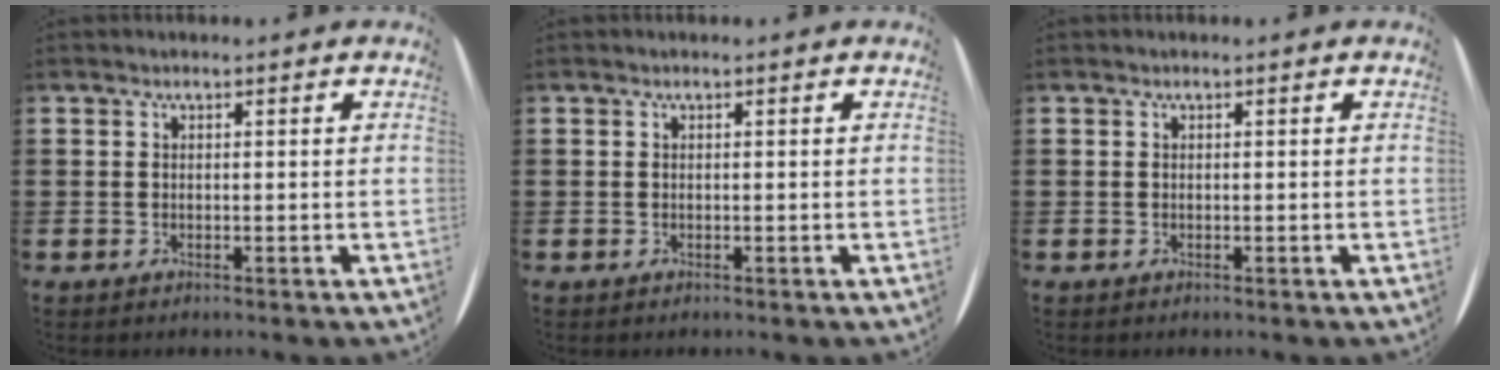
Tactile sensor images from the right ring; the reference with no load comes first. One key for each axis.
{"total": 0.0}
{"total": 0.0}